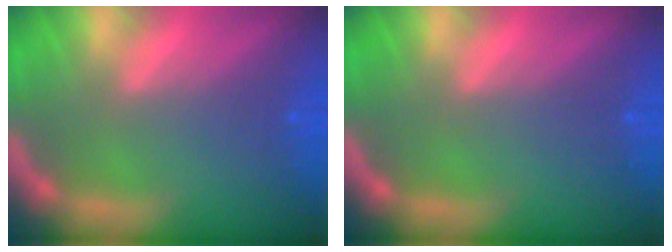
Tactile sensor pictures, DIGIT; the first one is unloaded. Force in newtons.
{"total": 0.0}